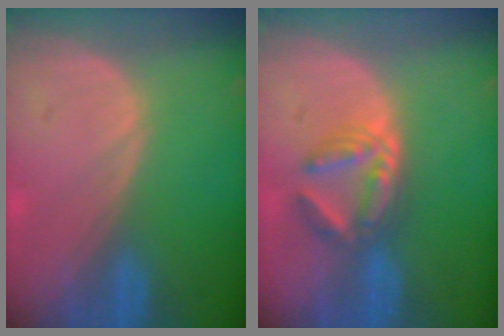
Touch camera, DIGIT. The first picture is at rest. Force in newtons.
{"total": 6.0, "press": 5.4, "slide": 2.7}